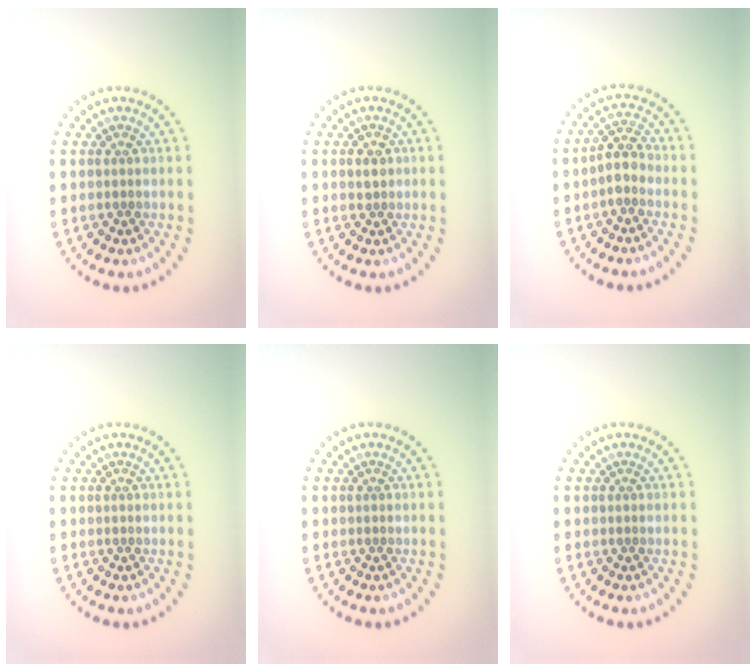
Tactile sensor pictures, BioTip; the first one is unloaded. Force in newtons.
{"total": 1.0, "press": 1.0, "slide": 0.1}
{"total": 2.4, "press": 2.0, "slide": 1.3}
{"total": 0.0}
{"total": 0.0}
{"total": 0.0}